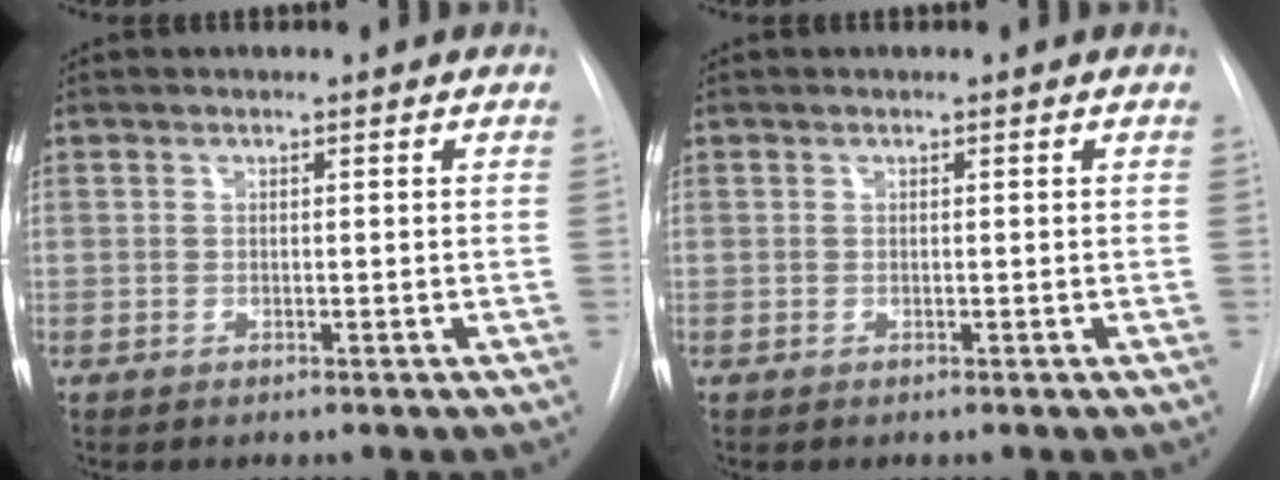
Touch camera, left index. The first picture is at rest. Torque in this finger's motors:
{"motor_torque": [0.00, 0.00, 0.00, 0.00]}